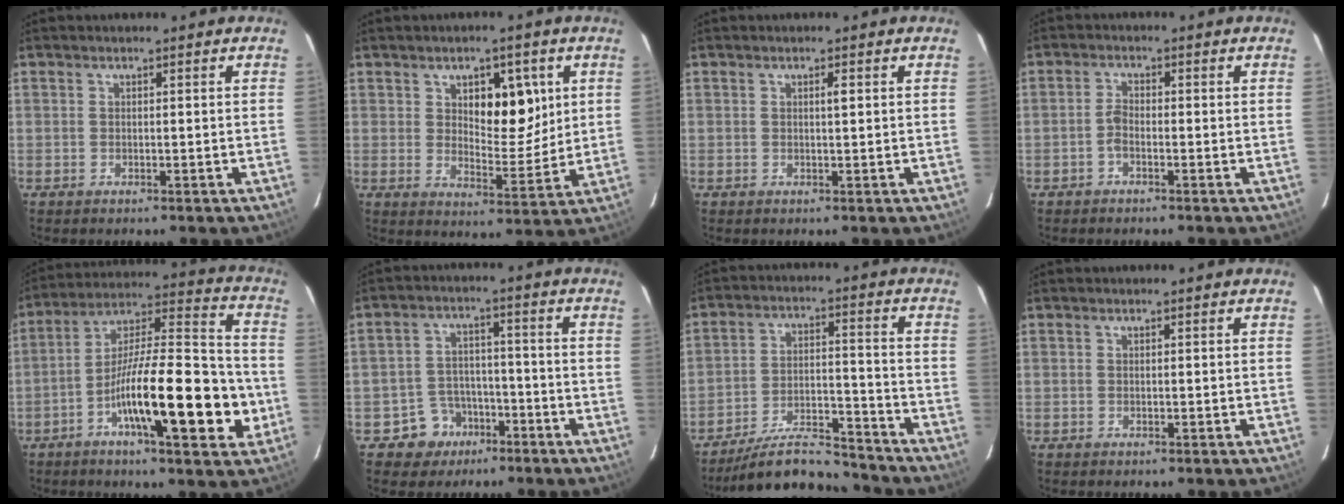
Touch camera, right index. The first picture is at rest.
{"total": 8.5, "force": [3.1, 3.9, 6.9], "torque": [-0.094, 0.004, 0.052]}
{"total": 0.8, "force": [0.2, 0.0, 0.8], "torque": [-0.014, 0.001, 0.003]}
{"total": 1.8, "force": [-0.8, 0.7, 1.4], "torque": [-0.029, 0.005, -0.017]}
{"total": 19.1, "force": [-5.8, 3.6, 17.9], "torque": [-0.305, 0.010, -0.090]}
{"total": 6.5, "force": [-3.7, 5.2, 0.9], "torque": [-0.012, 0.014, -0.054]}
{"total": 10.9, "force": [-10.1, 2.2, 3.2], "torque": [-0.049, 0.016, -0.174]}
{"total": 0.0}